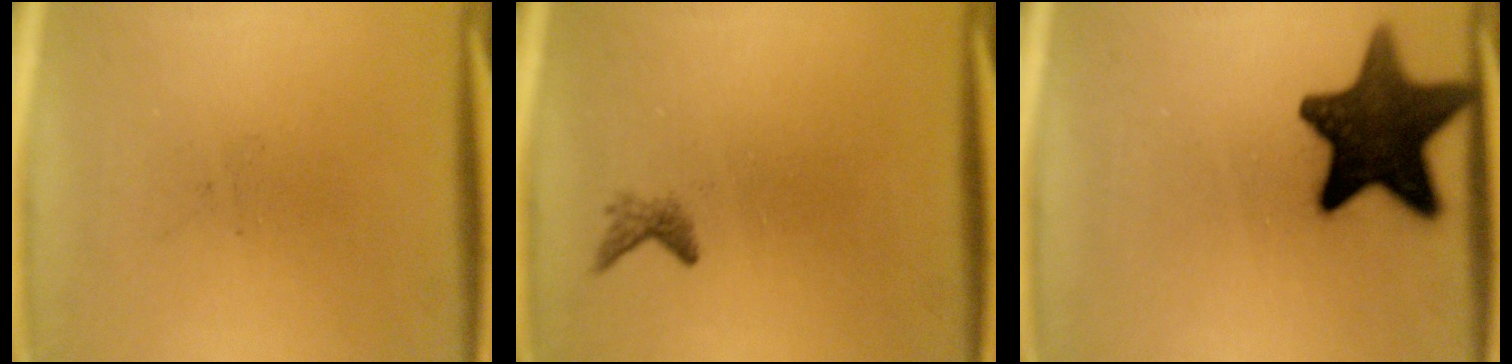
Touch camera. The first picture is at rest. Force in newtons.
{"total": 1.1}
{"total": 15.5}